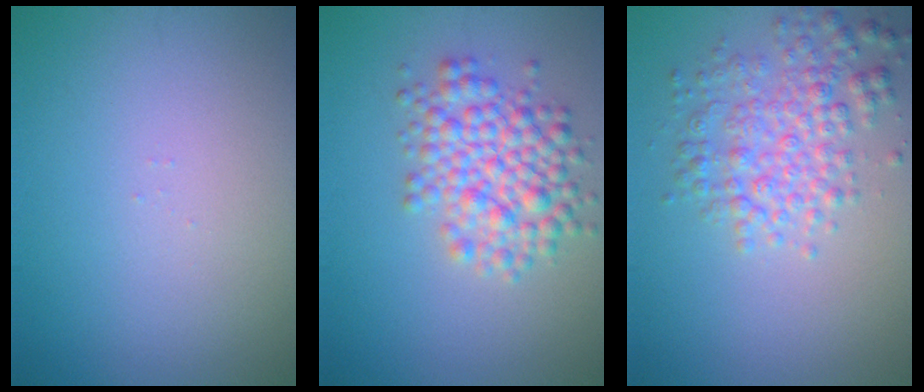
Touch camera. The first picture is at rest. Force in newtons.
{"total": 5.1, "press": 5.1, "slide": 0.2}
{"total": 4.3, "press": 4.3, "slide": 0.1}